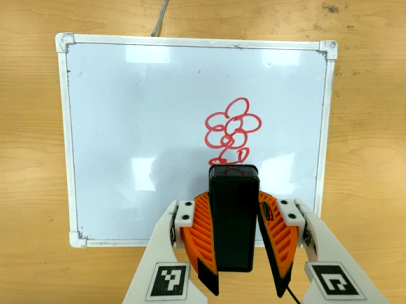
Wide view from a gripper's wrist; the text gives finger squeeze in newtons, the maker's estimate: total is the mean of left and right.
{"total": 8.7, "left": 6.8, "right": 10.6}